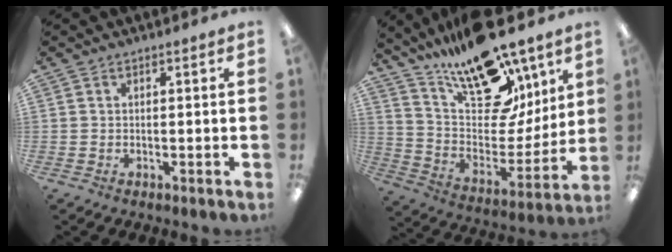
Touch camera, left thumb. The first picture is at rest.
{"total": 23.4, "force": [17.1, 10.0, 12.5], "torque": [-0.190, -0.121, 0.297]}